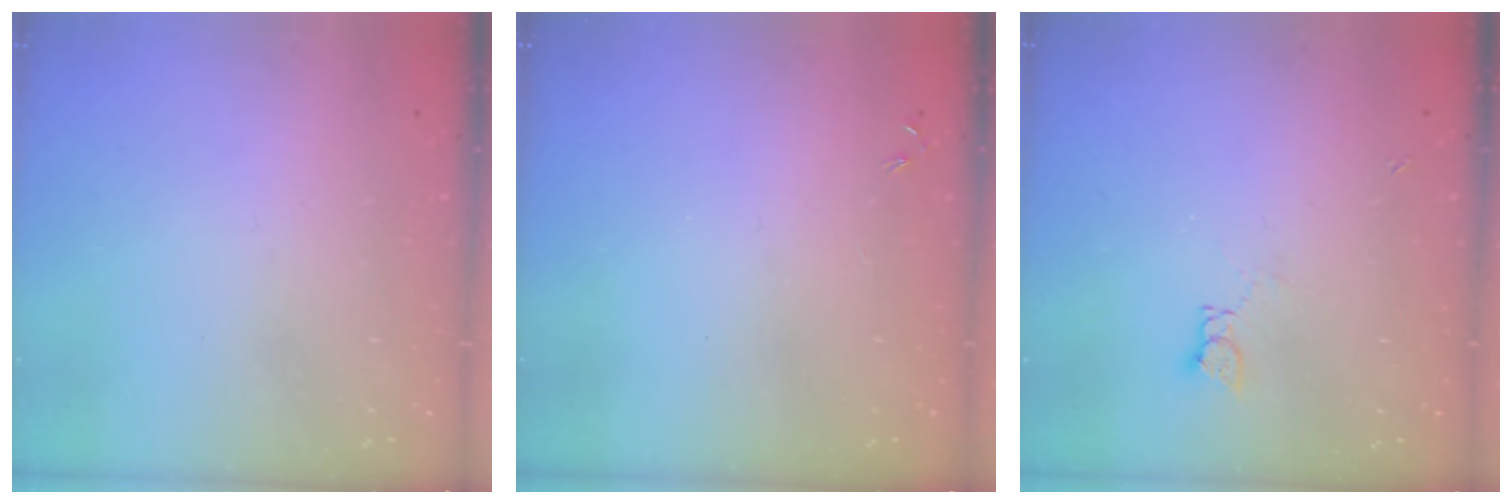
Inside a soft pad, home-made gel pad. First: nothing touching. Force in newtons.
{"total": 0.0}
{"total": 1.8, "press": 1.7, "slide": 0.3}